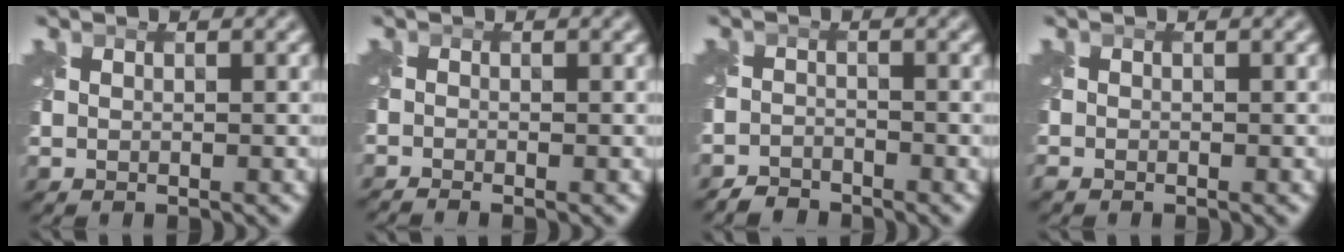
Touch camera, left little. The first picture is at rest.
{"total": 1.8, "force": [-1.6, 0.1, 0.7], "torque": [-0.013, -0.011, -0.036]}
{"total": 2.2, "force": [-2.2, 0.4, 0.0], "torque": [0.003, -0.001, -0.048]}
{"total": 0.7, "force": [-0.6, 0.4, 0.1], "torque": [-0.004, -0.006, -0.014]}